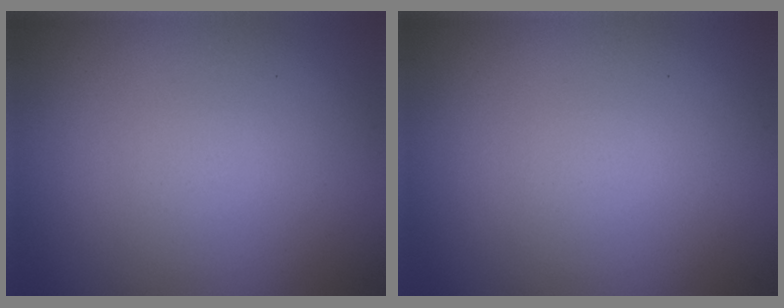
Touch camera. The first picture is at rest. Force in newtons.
{"total": 0.0}